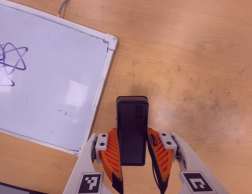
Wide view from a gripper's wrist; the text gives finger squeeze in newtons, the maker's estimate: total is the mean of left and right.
{"total": 4.7, "left": 3.2, "right": 6.2}